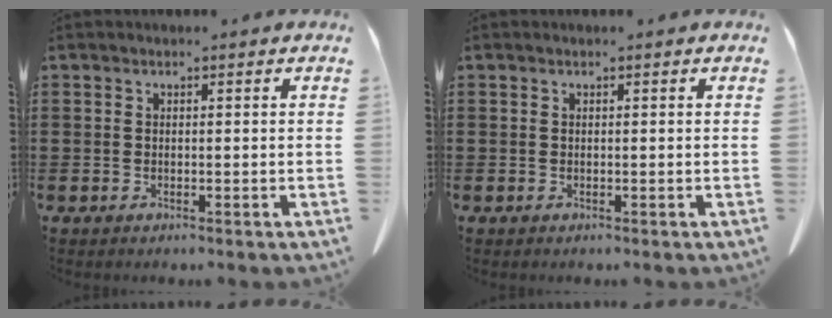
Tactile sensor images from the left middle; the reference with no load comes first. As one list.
[{"total": 0.0}]